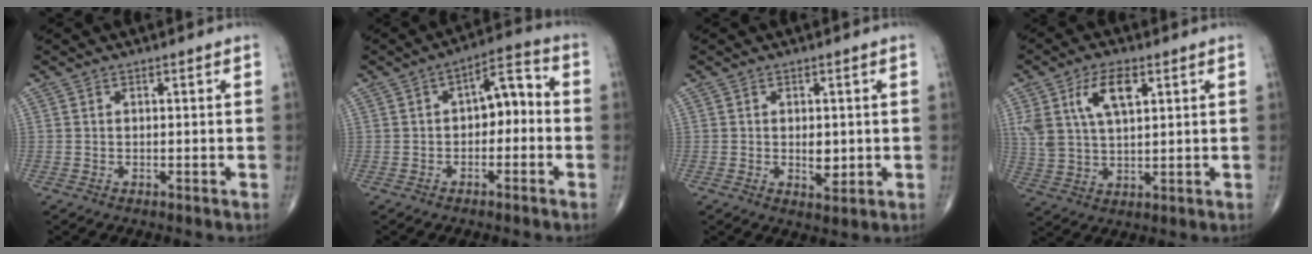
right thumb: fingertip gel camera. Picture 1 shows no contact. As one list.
[{"total": 7.6, "force": [-0.4, 4.1, 6.3], "torque": [-0.067, 0.032, -0.021]}, {"total": 3.6, "force": [0.0, 2.1, 3.0], "torque": [-0.032, -0.006, 0.006]}, {"total": 9.6, "force": [4.0, 4.5, 7.4], "torque": [-0.143, -0.006, 0.080]}]